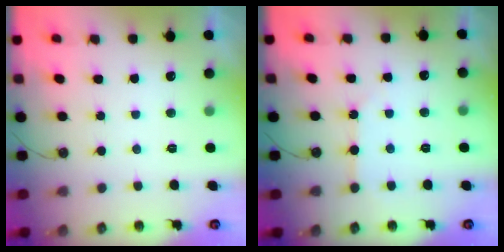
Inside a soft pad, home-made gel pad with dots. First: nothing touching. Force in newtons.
{"total": 3.1, "press": 3.1, "slide": 0.5}